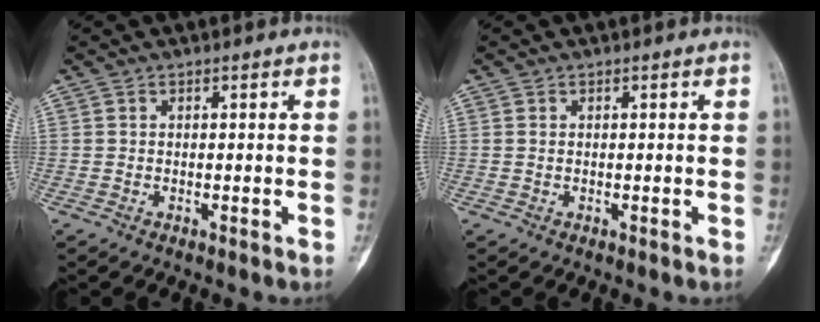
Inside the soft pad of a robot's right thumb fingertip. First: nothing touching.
{"total": 0.5, "force": [0.1, 0.4, 0.3], "torque": [-0.009, 0.002, 0.003]}